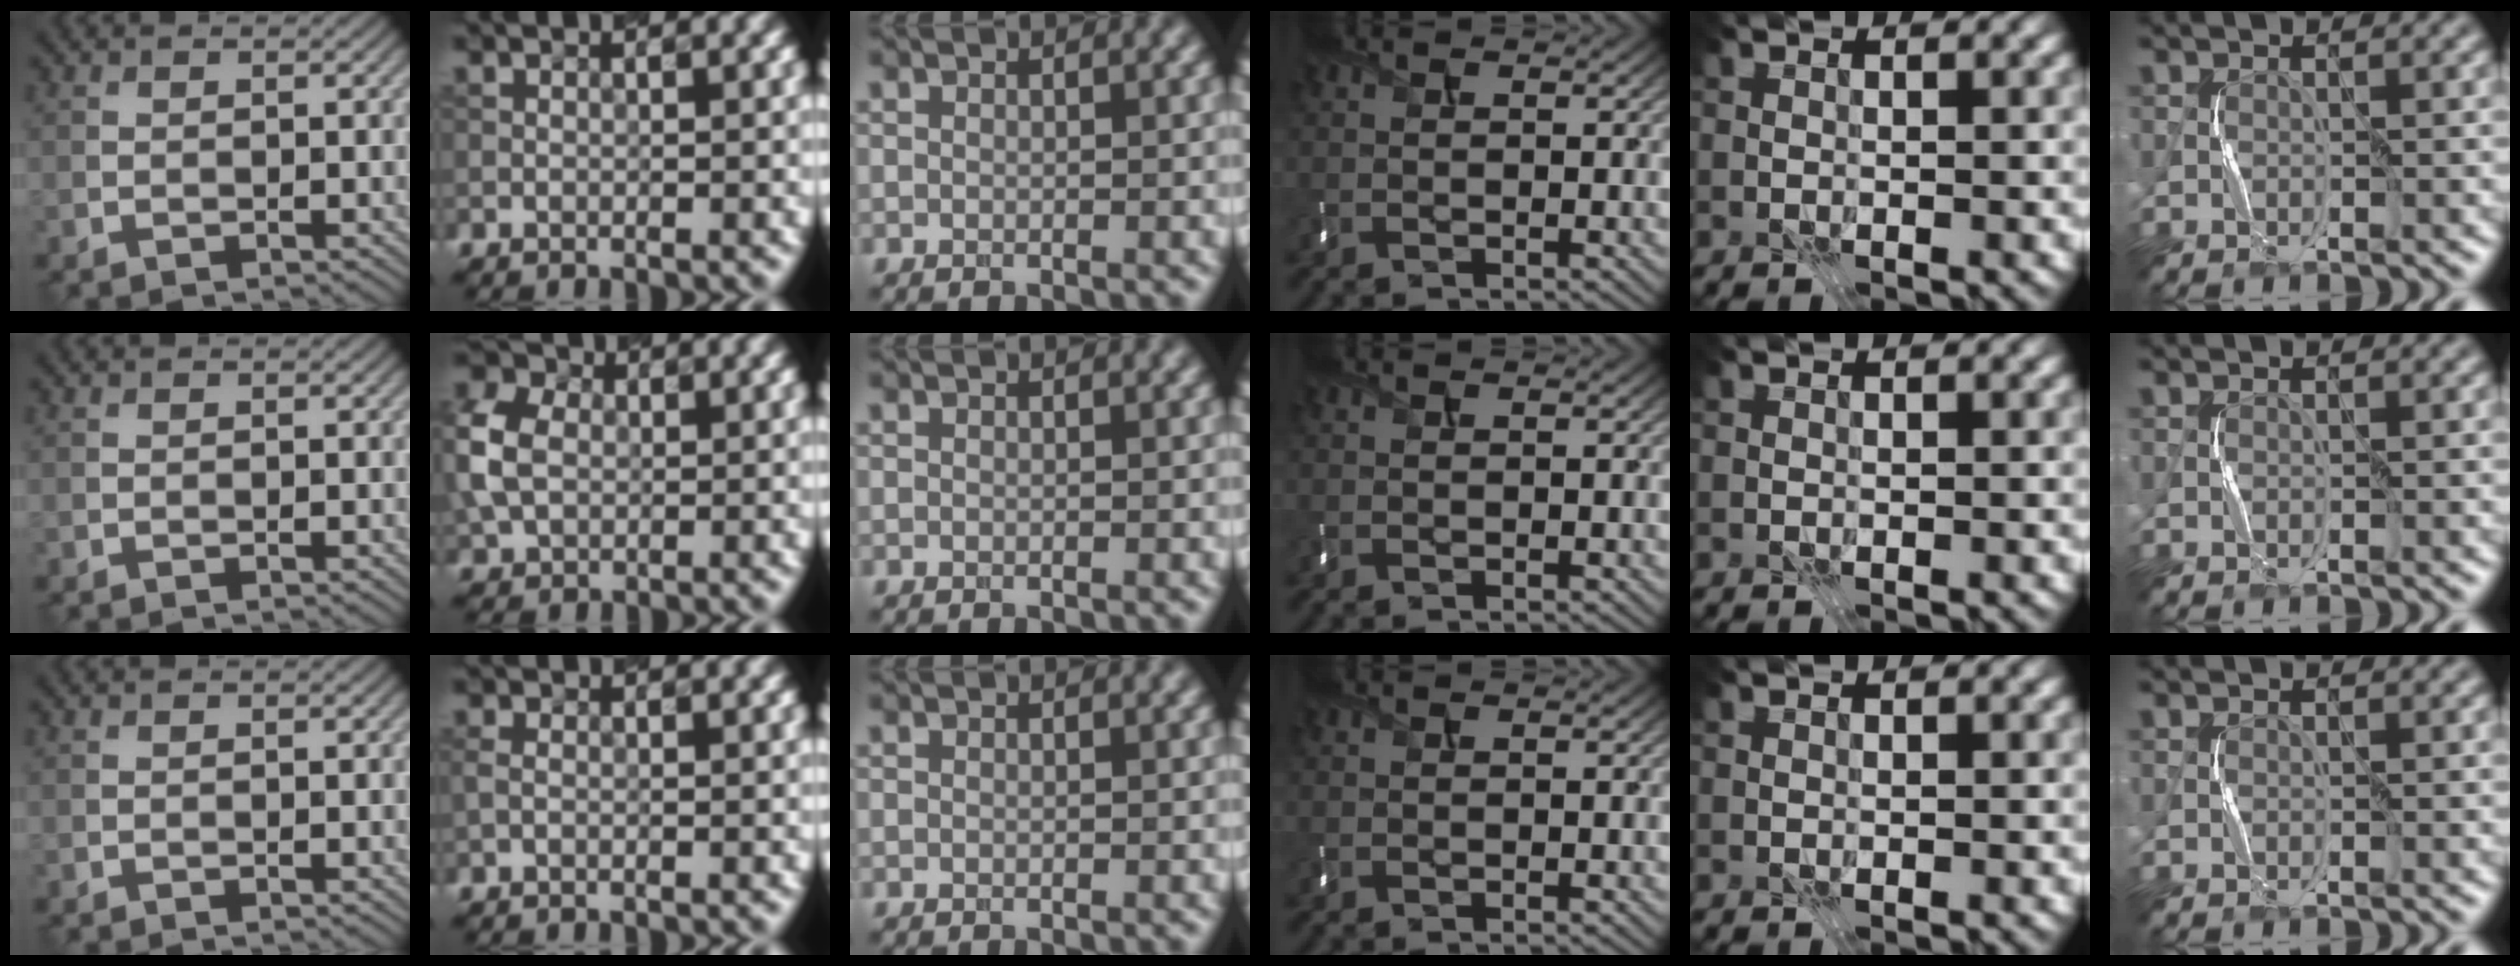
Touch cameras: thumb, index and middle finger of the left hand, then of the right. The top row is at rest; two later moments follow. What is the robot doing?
{"motion": "press", "object": "mouse"}